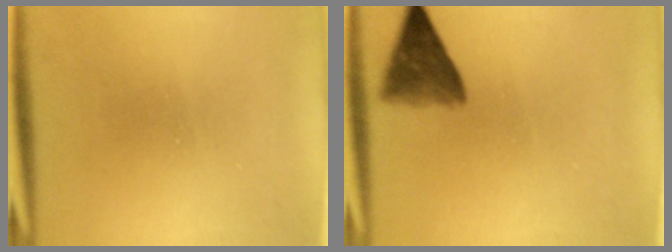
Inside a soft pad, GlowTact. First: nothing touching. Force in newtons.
{"total": 5.8}